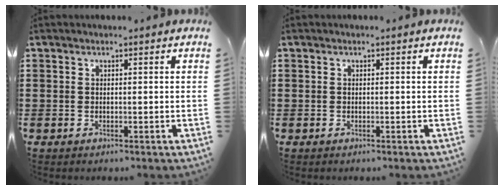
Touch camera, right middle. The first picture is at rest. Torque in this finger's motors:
{"motor_torque": [0.09, -0.09, 0.00, 0.02]}